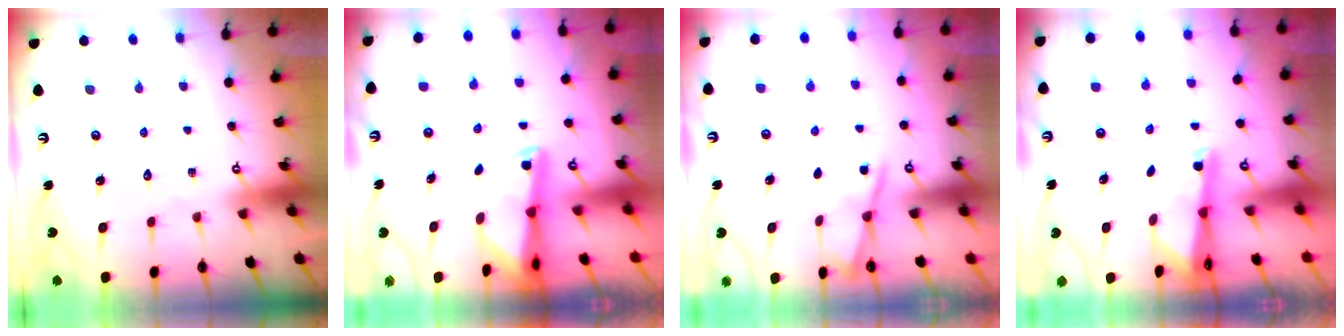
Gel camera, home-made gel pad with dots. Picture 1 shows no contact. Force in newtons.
{"total": 2.4, "press": 2.3, "slide": 0.5}
{"total": 2.8, "press": 2.8, "slide": 0.5}
{"total": 1.9, "press": 1.8, "slide": 0.4}